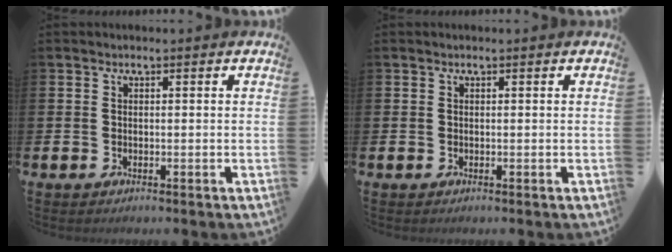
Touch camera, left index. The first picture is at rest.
{"total": 0.0}